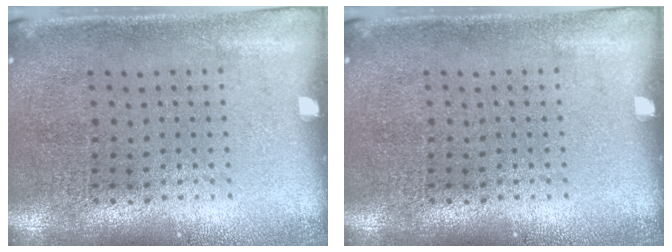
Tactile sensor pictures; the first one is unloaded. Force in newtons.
{"total": 0.0}